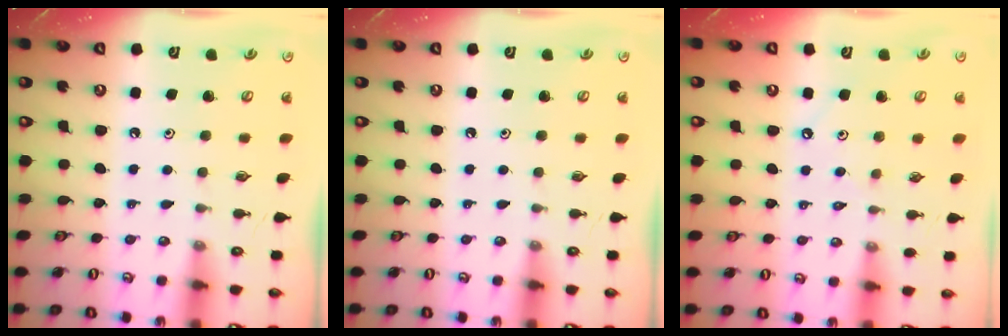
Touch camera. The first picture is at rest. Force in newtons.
{"total": 0.0}
{"total": 3.0, "press": 3.0, "slide": 0.5}